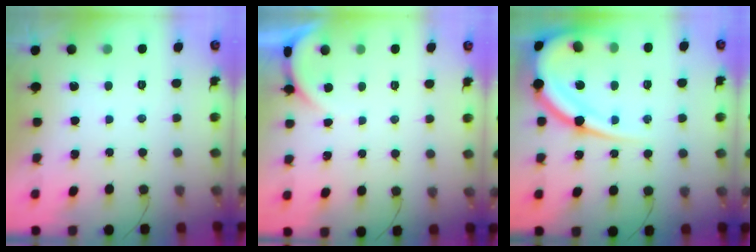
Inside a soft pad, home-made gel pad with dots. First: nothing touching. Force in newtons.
{"total": 2.0, "press": 2.0, "slide": 0.2}
{"total": 17.3, "press": 17.2, "slide": 1.8}